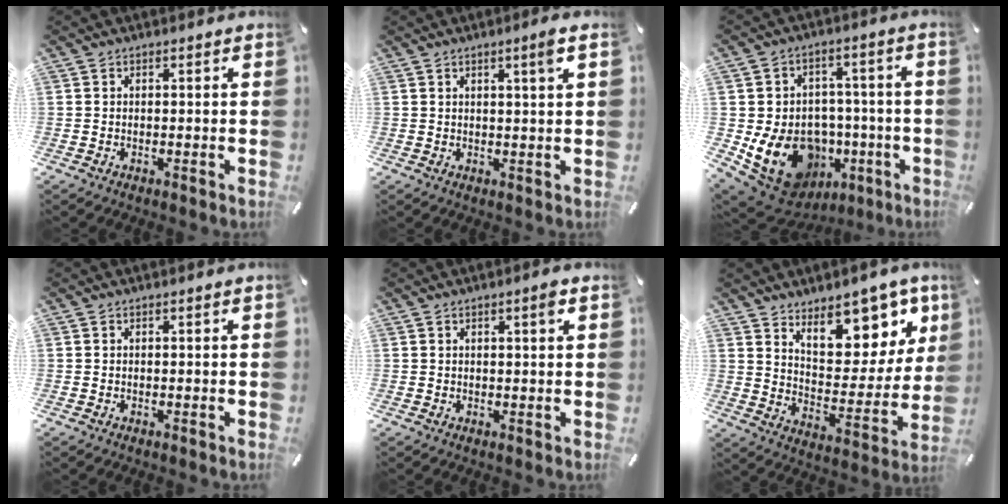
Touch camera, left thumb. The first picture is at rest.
{"total": 3.3, "force": [1.6, 0.0, 2.9], "torque": [-0.050, -0.006, 0.024]}
{"total": 16.6, "force": [-5.0, 13.1, 8.9], "torque": [-0.155, 0.014, -0.068]}
{"total": 0.0}
{"total": 2.1, "force": [1.0, 0.3, 1.9], "torque": [-0.030, -0.001, 0.014]}
{"total": 15.4, "force": [11.8, 7.3, 6.8], "torque": [-0.078, -0.102, 0.206]}